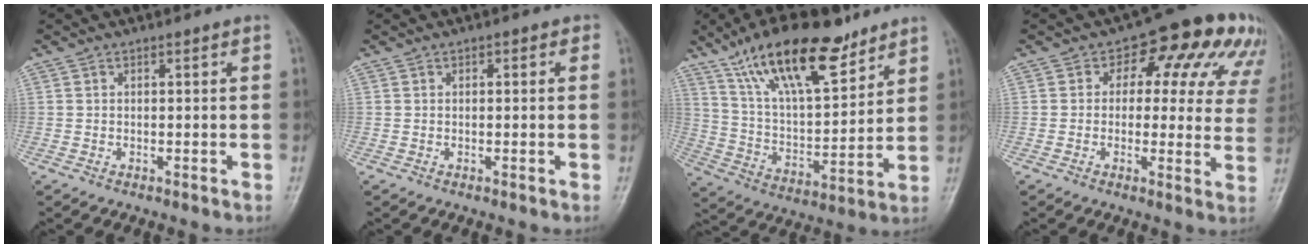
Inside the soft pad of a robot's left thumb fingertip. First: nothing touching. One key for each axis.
{"total": 1.5, "fx": 0.5, "fy": 0.9, "fz": 1.1, "tx": -0.007, "ty": 0.003, "tz": 0.002}
{"total": 20.4, "fx": 13.3, "fy": 7.7, "fz": 13.4, "tx": -0.203, "ty": -0.052, "tz": 0.241}
{"total": 15.7, "fx": 6.6, "fy": 9.3, "fz": 10.8, "tx": -0.070, "ty": 0.001, "tz": 0.060}